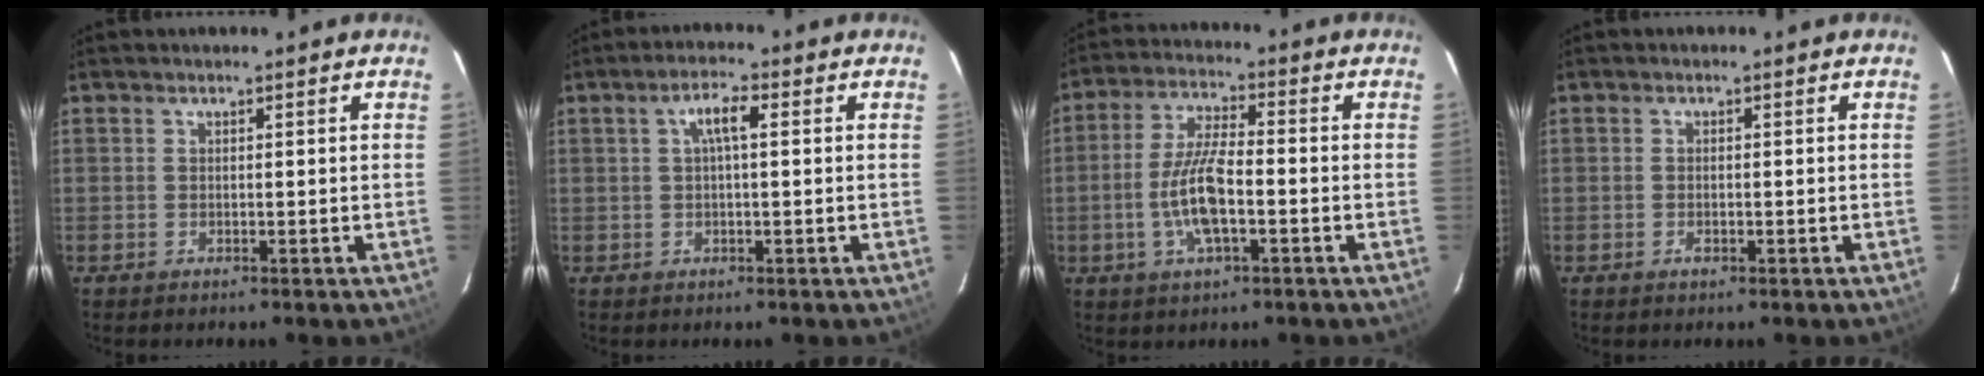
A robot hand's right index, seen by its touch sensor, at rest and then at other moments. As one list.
[{"total": 3.9, "force": [0.9, 0.9, 3.7], "torque": [-0.072, 0.011, 0.018]}, {"total": 9.7, "force": [-2.7, 2.8, 8.9], "torque": [-0.182, 0.001, -0.052]}, {"total": 1.2, "force": [-0.5, 0.7, 0.9], "torque": [-0.018, 0.001, -0.008]}]